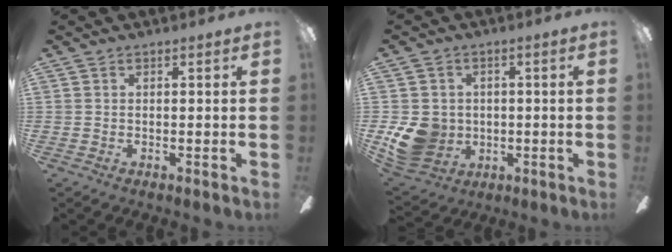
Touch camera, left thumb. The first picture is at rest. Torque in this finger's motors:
{"motor_torque": [0.79, 0.84, 0.16, -0.26, 0.22]}